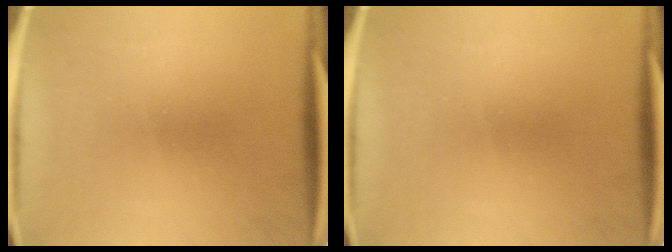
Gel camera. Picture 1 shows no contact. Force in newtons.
{"total": 0.0}